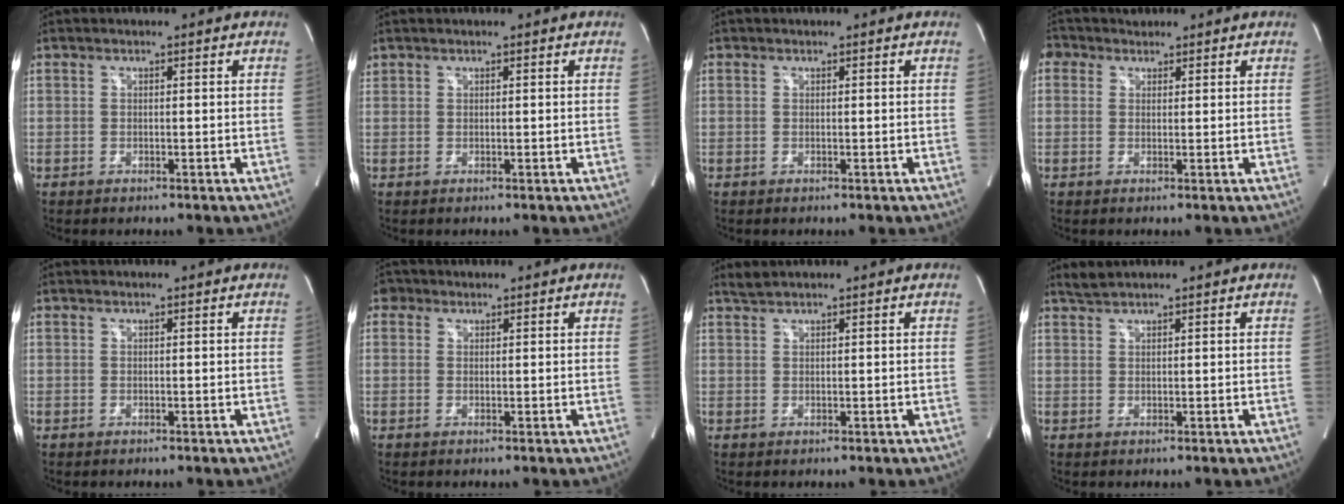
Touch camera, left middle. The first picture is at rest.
{"total": 0.5, "force": [0.4, 0.2, 0.0], "torque": [-0.005, 0.010, 0.010]}
{"total": 0.0}
{"total": 3.1, "force": [1.9, 2.4, 0.3], "torque": [-0.010, 0.025, 0.032]}
{"total": 0.0}
{"total": 1.9, "force": [1.0, 1.6, 0.3], "torque": [0.000, 0.008, 0.012]}
{"total": 1.2, "force": [1.2, -0.2, 0.2], "torque": [-0.009, 0.006, 0.029]}
{"total": 1.5, "force": [1.5, -0.2, 0.2], "torque": [-0.008, 0.007, 0.035]}